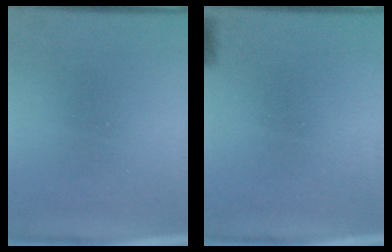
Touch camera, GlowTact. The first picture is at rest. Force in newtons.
{"total": 2.9}